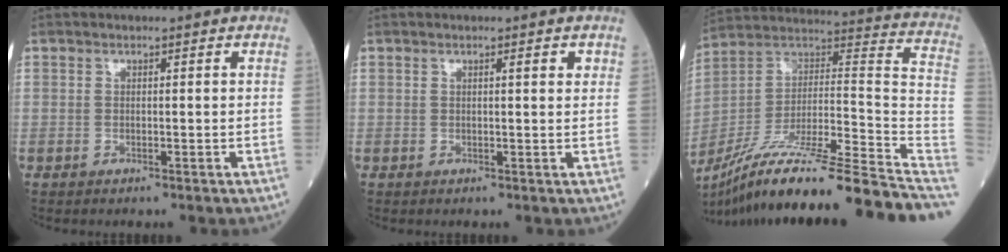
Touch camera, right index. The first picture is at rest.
{"total": 1.0, "force": [0.5, 0.1, 0.9], "torque": [-0.013, 0.002, 0.005]}
{"total": 32.2, "force": [-25.6, 0.1, 19.6], "torque": [-0.222, -0.011, -0.400]}